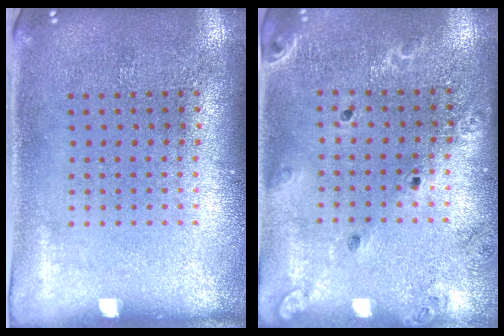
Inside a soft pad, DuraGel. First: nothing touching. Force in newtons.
{"total": 1.5, "press": 1.4, "slide": 0.2}